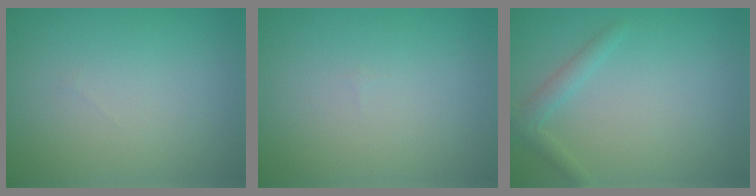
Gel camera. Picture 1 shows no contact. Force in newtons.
{"total": 0.0}
{"total": 1.6, "press": 1.6, "slide": 0.1}